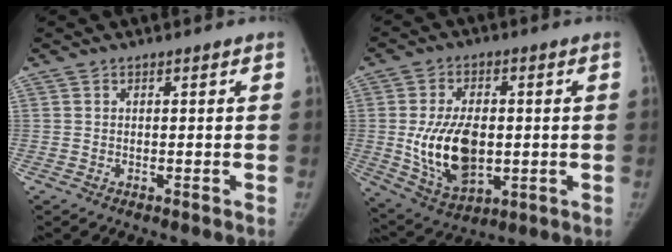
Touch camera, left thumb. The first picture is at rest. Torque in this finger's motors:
{"motor_torque": [0.89, 3.00, 0.85, -0.77, 0.15]}